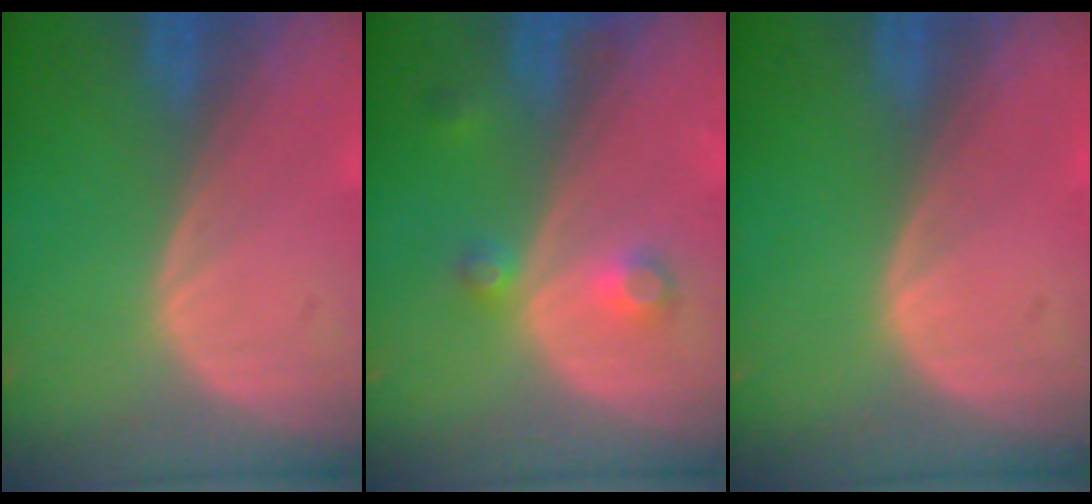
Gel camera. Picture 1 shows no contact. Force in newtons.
{"total": 3.8, "press": 3.5, "slide": 1.4}
{"total": 0.0}